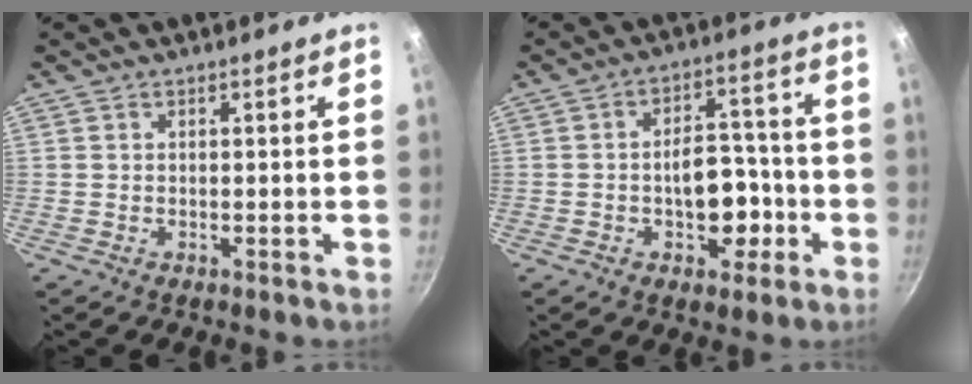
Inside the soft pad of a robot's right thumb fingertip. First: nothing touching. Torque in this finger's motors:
{"motor_torque": [1.83, 1.59, 1.68, -0.52, 0.43]}